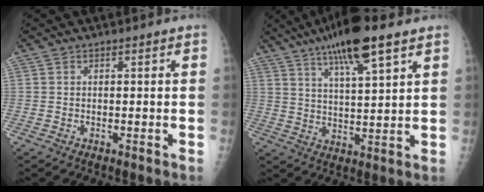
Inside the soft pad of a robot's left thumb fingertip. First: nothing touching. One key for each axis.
{"total": 13.2, "fx": 8.3, "fy": 2.6, "fz": 9.9, "tx": -0.164, "ty": -0.026, "tz": 0.140}